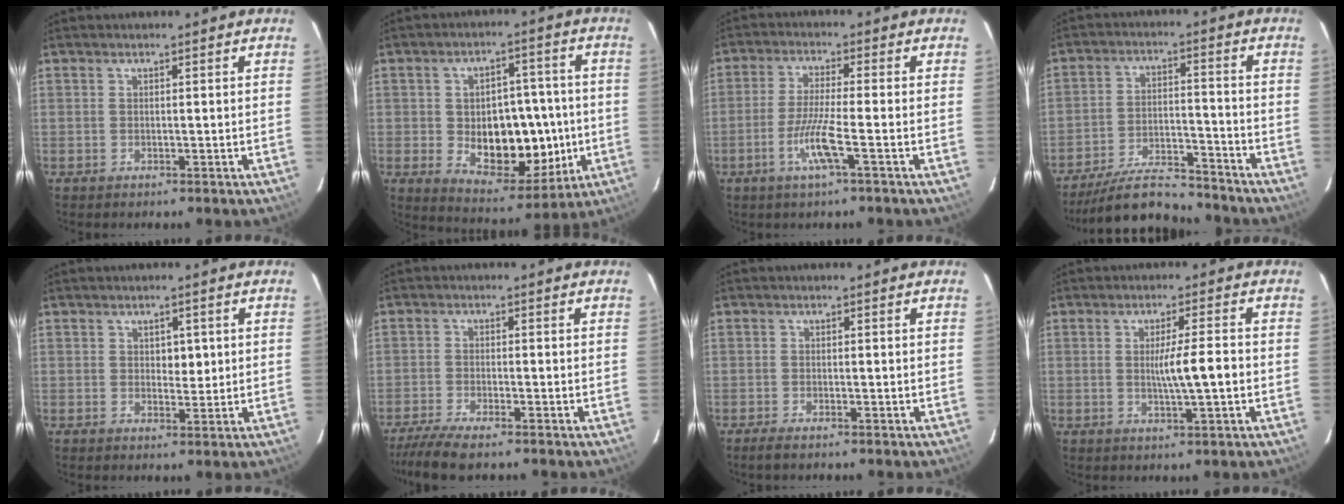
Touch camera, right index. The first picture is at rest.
{"total": 14.5, "force": [-1.8, 8.2, 11.8], "torque": [-0.171, 0.013, -0.007]}
{"total": 6.4, "force": [-2.6, -0.3, 5.9], "torque": [-0.118, -0.011, -0.052]}
{"total": 11.3, "force": [-10.5, 2.2, 3.5], "torque": [-0.058, 0.005, -0.181]}
{"total": 2.5, "force": [0.5, 1.6, 1.8], "torque": [-0.018, -0.001, 0.008]}
{"total": 7.7, "force": [-6.2, 0.8, 4.4], "torque": [-0.074, -0.018, -0.106]}
{"total": 2.5, "force": [-2.0, 0.3, 1.5], "torque": [-0.025, -0.005, -0.028]}
{"total": 5.4, "force": [-0.6, -0.2, 5.3], "torque": [-0.087, -0.004, -0.010]}